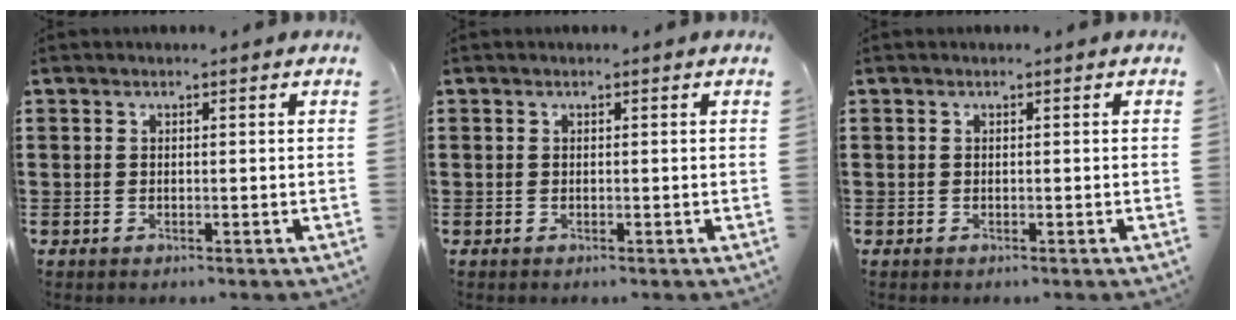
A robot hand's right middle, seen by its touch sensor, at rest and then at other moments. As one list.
[{"total": 0.0}, {"total": 0.0}]